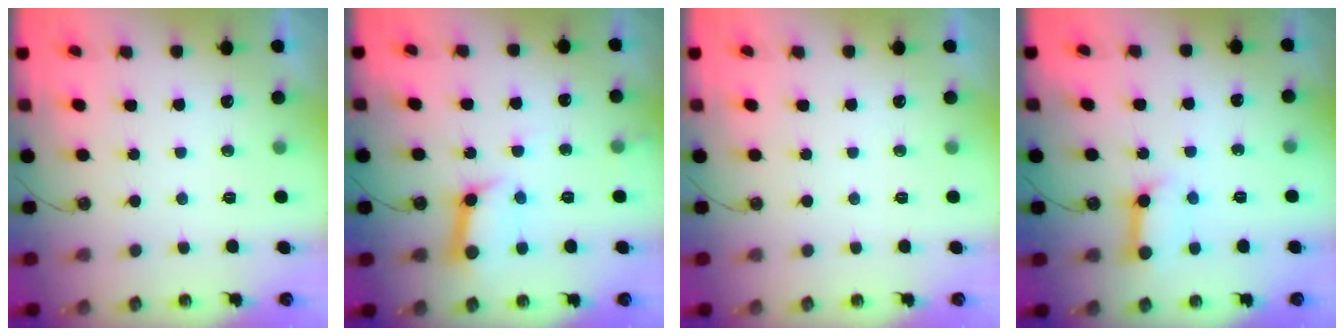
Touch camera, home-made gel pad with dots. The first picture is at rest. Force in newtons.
{"total": 10.7, "press": 10.6, "slide": 1.1}
{"total": 0.0}
{"total": 8.9, "press": 8.9, "slide": 1.0}